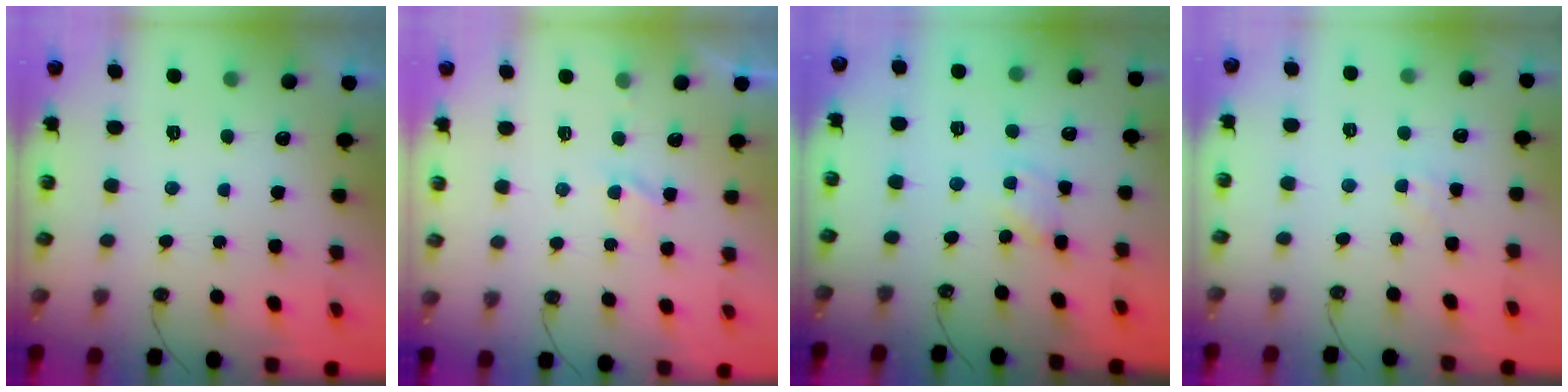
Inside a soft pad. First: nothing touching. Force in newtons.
{"total": 1.9, "press": 1.9, "slide": 0.4}
{"total": 1.3, "press": 1.3, "slide": 0.2}
{"total": 1.7, "press": 1.7, "slide": 0.3}